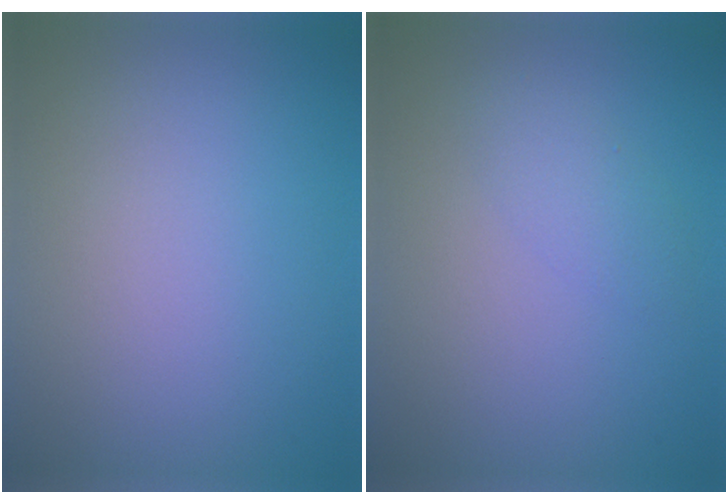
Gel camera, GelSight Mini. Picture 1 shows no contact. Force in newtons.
{"total": 0.7, "press": 0.7, "slide": 0.1}